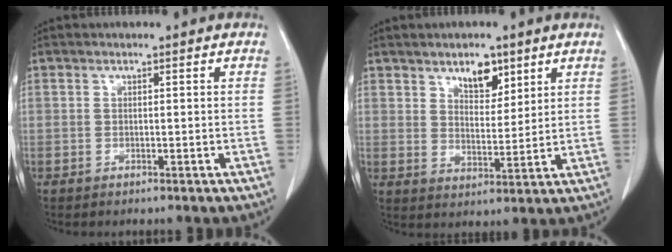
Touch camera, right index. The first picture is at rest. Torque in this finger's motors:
{"motor_torque": [0.22, 0.21, 0.09, 0.03]}